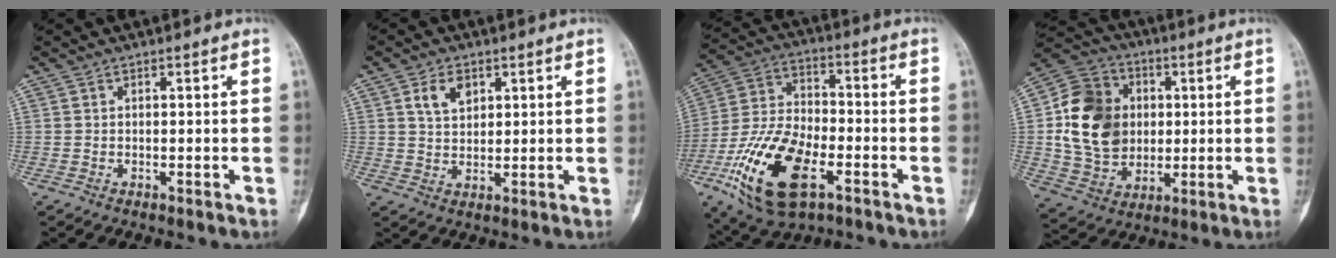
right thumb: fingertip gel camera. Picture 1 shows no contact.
{"total": 5.1, "force": [2.3, 3.3, 3.1], "torque": [-0.043, -0.010, 0.043]}
{"total": 19.9, "force": [-8.1, 9.8, 15.3], "torque": [-0.298, 0.022, -0.143]}
{"total": 17.5, "force": [1.7, 14.1, 10.2], "torque": [-0.163, 0.007, 0.034]}